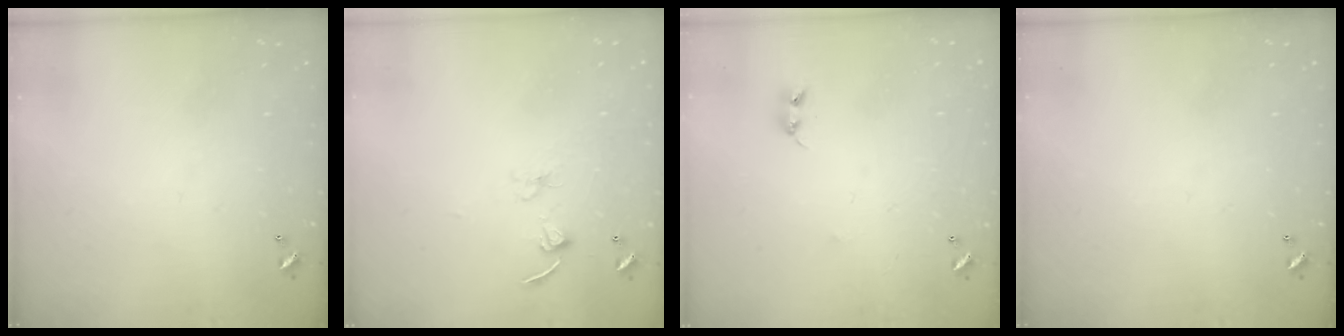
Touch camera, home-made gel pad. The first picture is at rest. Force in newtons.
{"total": 2.7, "press": 2.7, "slide": 0.2}
{"total": 2.5, "press": 2.5, "slide": 0.4}
{"total": 0.0}